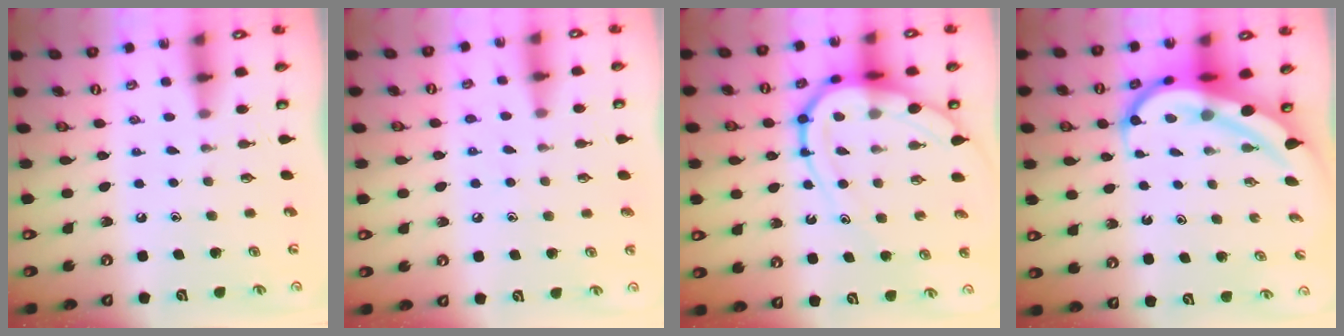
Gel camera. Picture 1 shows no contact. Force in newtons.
{"total": 5.5, "press": 5.4, "slide": 0.7}
{"total": 14.3, "press": 14.2, "slide": 1.4}
{"total": 10.0, "press": 9.8, "slide": 1.6}